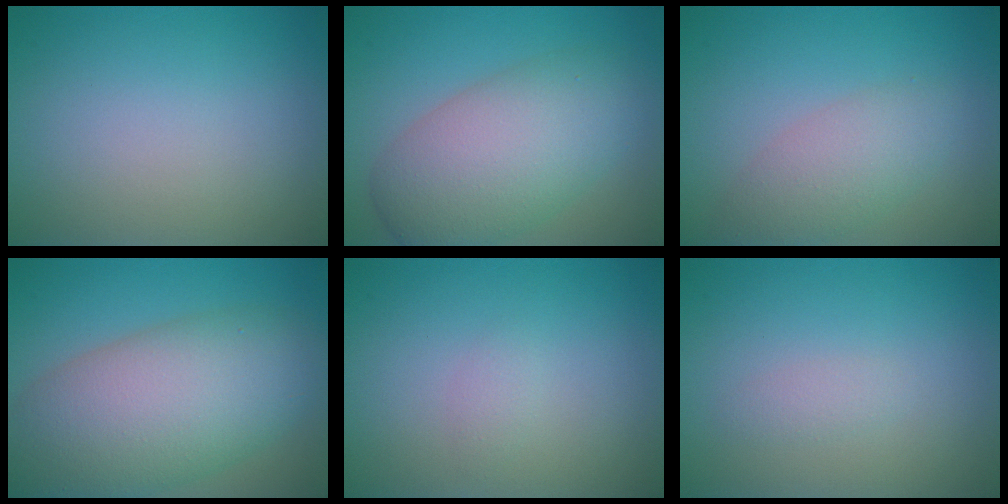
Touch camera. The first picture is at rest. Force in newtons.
{"total": 8.0, "press": 8.0, "slide": 0.4}
{"total": 3.4, "press": 3.4, "slide": 0.1}
{"total": 10.7, "press": 10.7, "slide": 0.3}
{"total": 0.8, "press": 0.8, "slide": 0.1}
{"total": 0.9, "press": 0.9, "slide": 0.1}